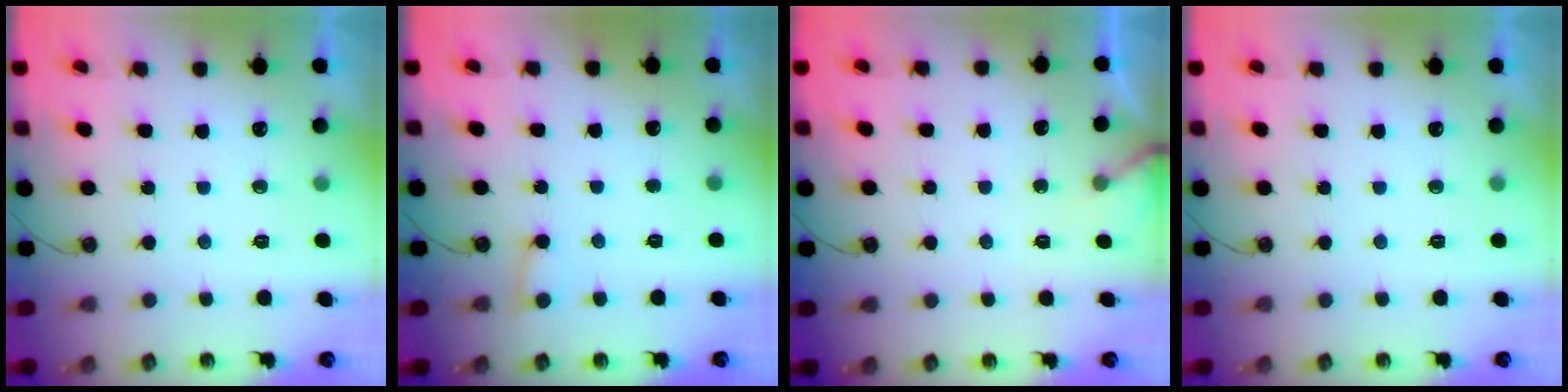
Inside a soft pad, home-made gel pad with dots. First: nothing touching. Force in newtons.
{"total": 3.9, "press": 3.9, "slide": 0.4}
{"total": 3.0, "press": 3.0, "slide": 0.3}
{"total": 0.0}